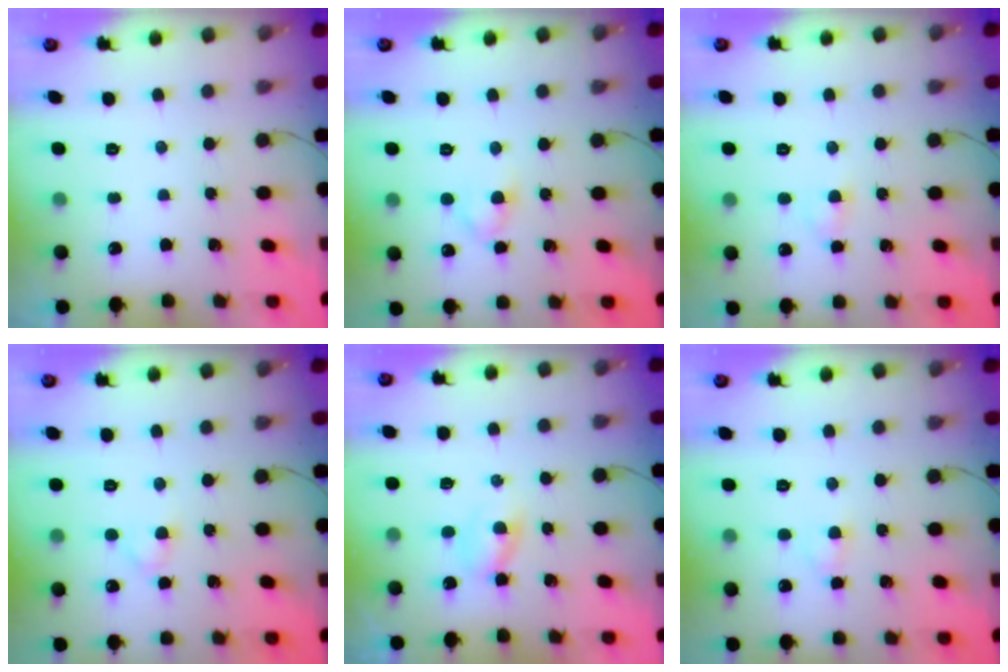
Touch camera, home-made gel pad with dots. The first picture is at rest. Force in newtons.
{"total": 3.1, "press": 2.8, "slide": 1.3}
{"total": 2.8, "press": 2.6, "slide": 1.1}
{"total": 2.0, "press": 1.7, "slide": 0.9}
{"total": 1.9, "press": 1.7, "slide": 0.9}
{"total": 2.5, "press": 2.3, "slide": 1.0}